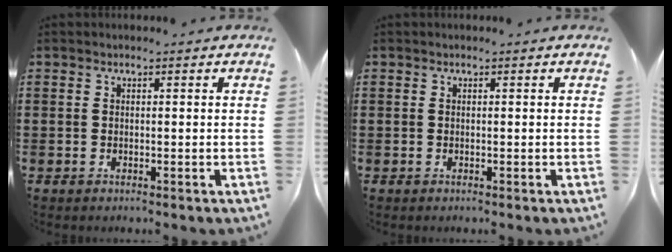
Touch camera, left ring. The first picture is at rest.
{"total": 0.0}